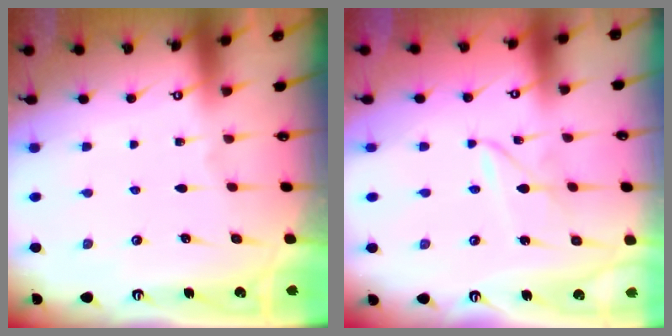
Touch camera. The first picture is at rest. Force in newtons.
{"total": 1.8, "press": 1.8, "slide": 0.2}